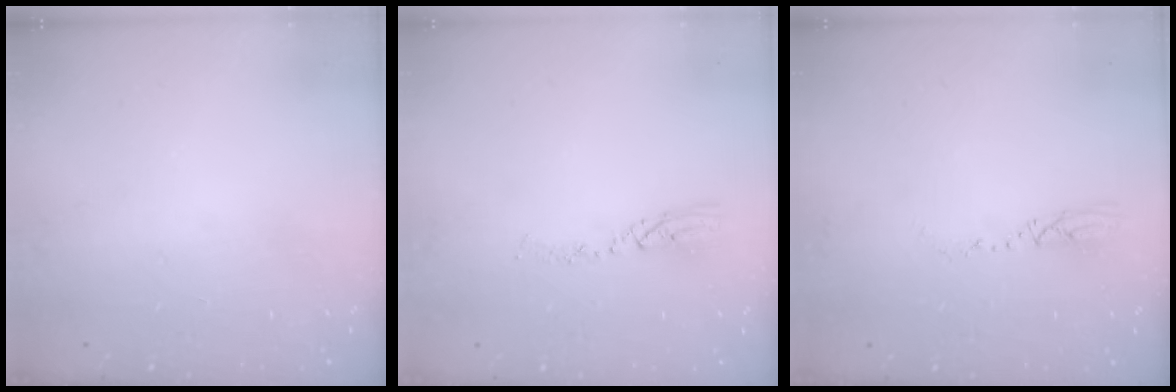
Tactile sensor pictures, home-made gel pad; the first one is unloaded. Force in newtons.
{"total": 6.5, "press": 6.5, "slide": 0.7}
{"total": 3.3, "press": 3.2, "slide": 0.5}